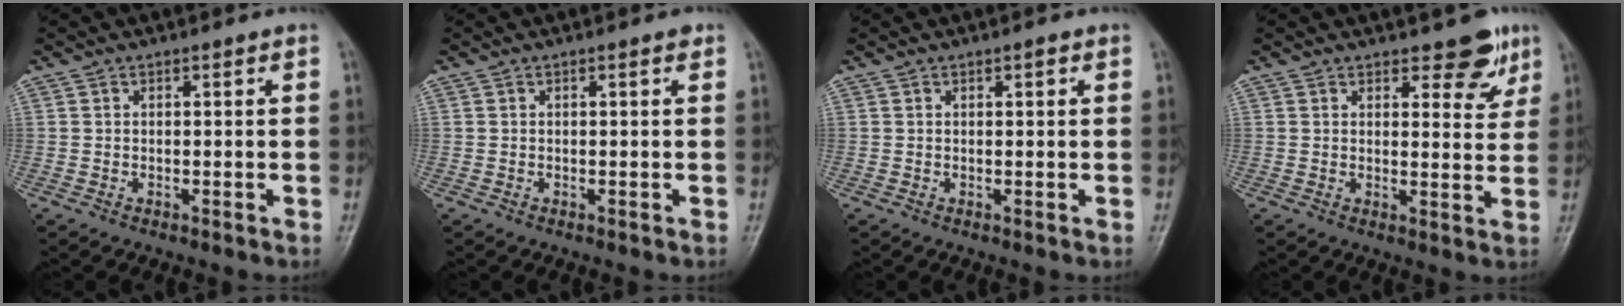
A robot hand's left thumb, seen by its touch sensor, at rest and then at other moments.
{"total": 0.6, "force": [0.3, 0.3, 0.4], "torque": [-0.005, 0.000, 0.001]}
{"total": 0.8, "force": [0.4, 0.4, 0.6], "torque": [-0.005, 0.000, 0.006]}
{"total": 6.1, "force": [4.2, 2.8, 3.4], "torque": [-0.012, -0.026, 0.053]}